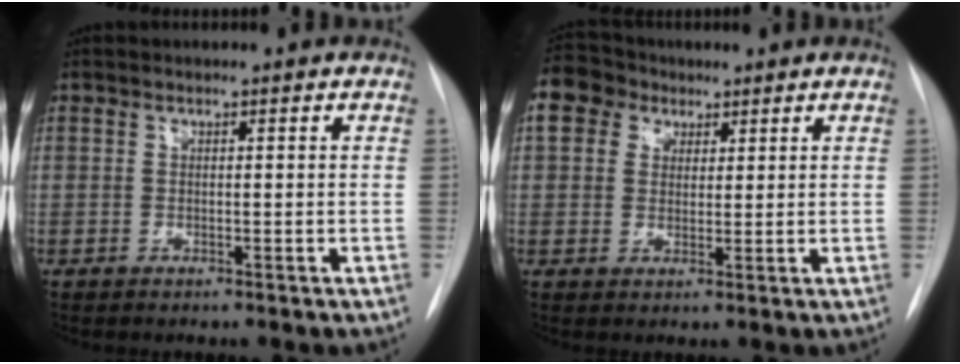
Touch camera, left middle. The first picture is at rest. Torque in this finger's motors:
{"motor_torque": [0.36, -0.35, 0.13, 0.03]}